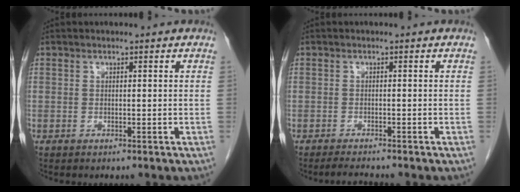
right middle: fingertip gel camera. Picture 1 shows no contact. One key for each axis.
{"total": 2.2, "fx": -2.1, "fy": -0.1, "fz": 0.7, "tx": -0.020, "ty": -0.011, "tz": -0.035}